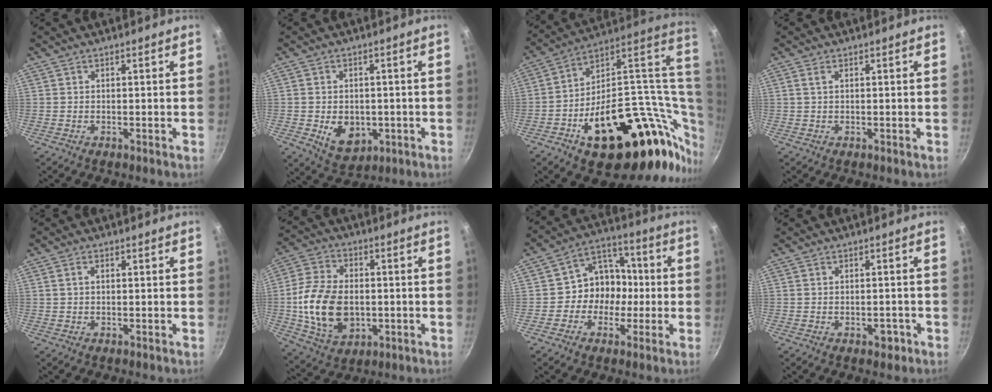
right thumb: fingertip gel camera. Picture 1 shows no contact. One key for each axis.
{"total": 8.0, "fx": -1.7, "fy": 5.9, "fz": 5.2, "tx": -0.056, "ty": -0.003, "tz": -0.010}
{"total": 33.8, "fx": 4.5, "fy": 18.6, "fz": 27.9, "tx": -0.371, "ty": -0.002, "tz": 0.093}
{"total": 1.1, "fx": 0.4, "fy": 0.4, "fz": 0.9, "tx": -0.018, "ty": 0.002, "tz": 0.007}
{"total": 1.3, "fx": 0.3, "fy": 0.7, "fz": 1.0, "tx": -0.018, "ty": 0.005, "tz": 0.004}
{"total": 16.0, "fx": -1.6, "fy": 10.9, "fz": 11.6, "tx": -0.209, "ty": 0.008, "tz": -0.021}
{"total": 10.4, "fx": -1.4, "fy": 8.9, "fz": 5.2, "tx": -0.029, "ty": 0.037, "tz": -0.039}
{"total": 2.4, "fx": -1.2, "fy": 1.4, "fz": 1.6, "tx": -0.011, "ty": 0.013, "tz": -0.011}